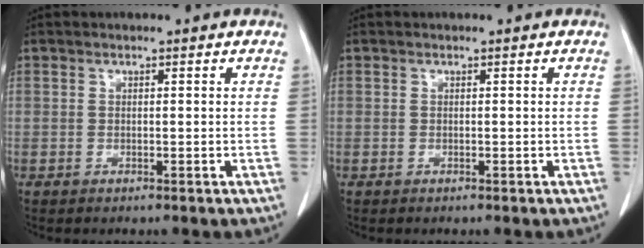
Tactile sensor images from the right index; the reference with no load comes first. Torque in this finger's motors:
{"motor_torque": [-0.01, 0.01, 0.00, 0.00]}